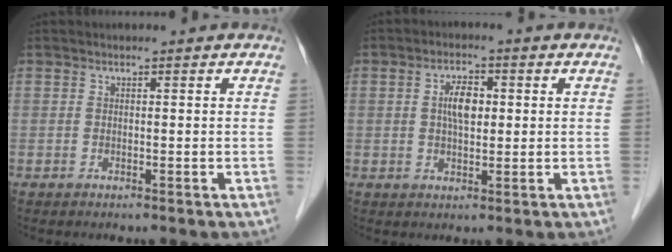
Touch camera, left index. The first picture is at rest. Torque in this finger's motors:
{"motor_torque": [0.92, -0.07, 0.21, 0.06]}